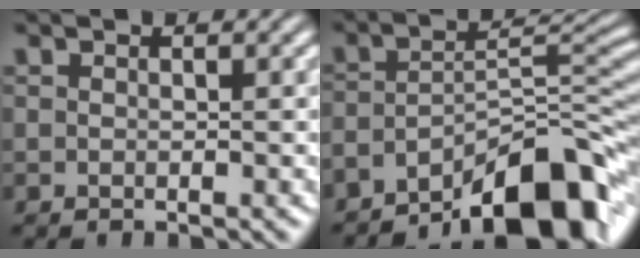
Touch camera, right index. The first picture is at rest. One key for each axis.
{"total": 11.1, "fx": -6.2, "fy": 4.4, "fz": 8.1, "tx": -0.105, "ty": -0.026, "tz": -0.085}